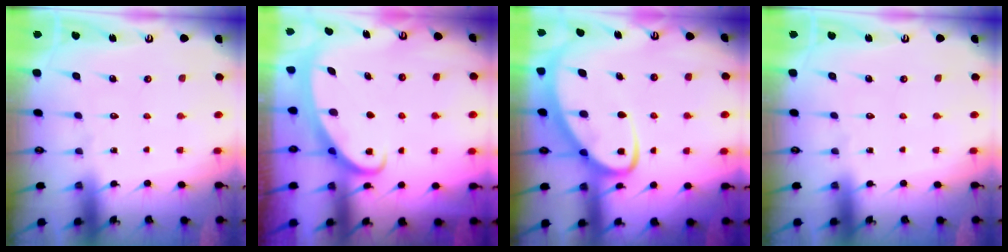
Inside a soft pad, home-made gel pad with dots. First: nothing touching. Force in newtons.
{"total": 2.6, "press": 2.6, "slide": 0.3}
{"total": 7.9, "press": 7.8, "slide": 0.8}
{"total": 0.0}